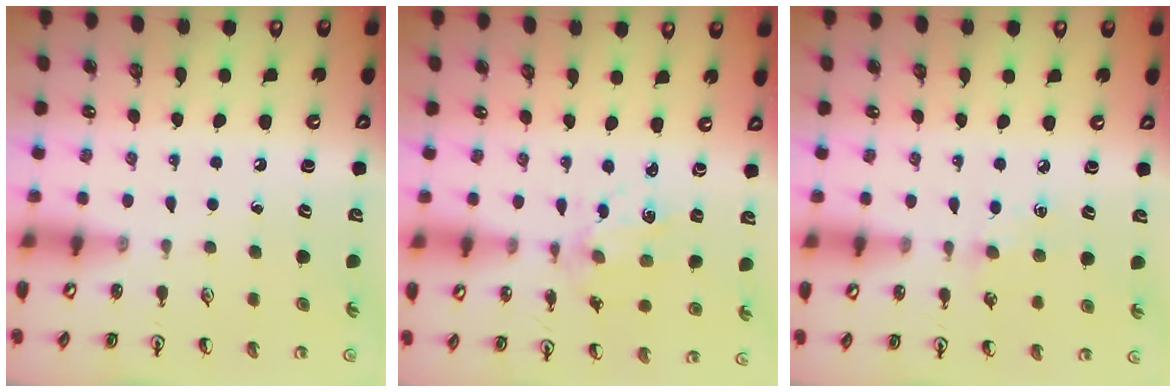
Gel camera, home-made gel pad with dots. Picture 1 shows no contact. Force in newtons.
{"total": 2.9, "press": 2.8, "slide": 0.9}
{"total": 6.3, "press": 6.2, "slide": 0.7}